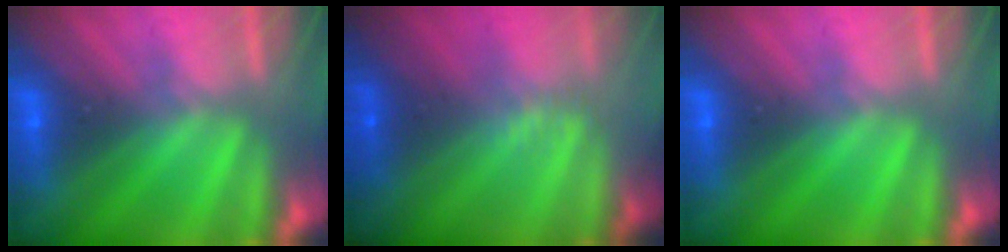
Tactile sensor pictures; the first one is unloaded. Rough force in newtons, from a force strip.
{"total": 2.4}
{"total": 0.0}